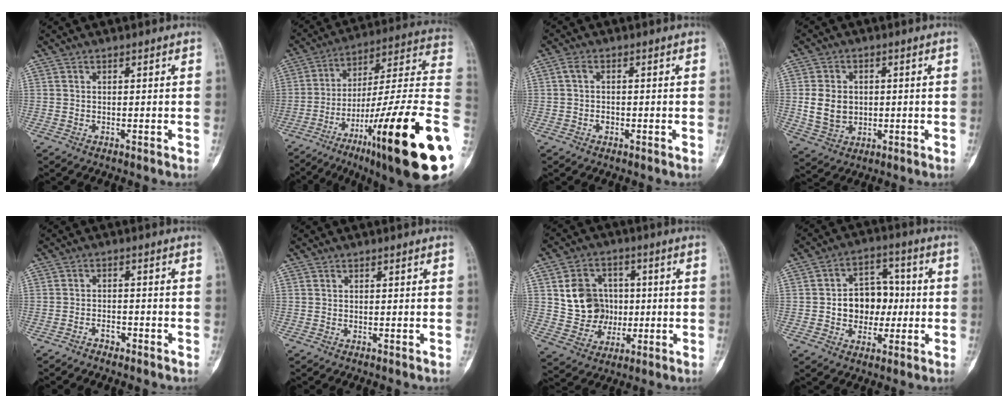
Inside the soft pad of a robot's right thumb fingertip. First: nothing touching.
{"total": 30.6, "force": [-9.6, 4.8, 28.6], "torque": [-0.367, 0.057, -0.147]}
{"total": 2.3, "force": [-0.3, 1.6, 1.5], "torque": [-0.030, 0.009, -0.009]}
{"total": 7.6, "force": [0.1, 6.1, 4.5], "torque": [-0.063, -0.002, 0.012]}
{"total": 2.0, "force": [-1.6, 1.0, 0.6], "torque": [-0.016, 0.013, -0.027]}
{"total": 0.0}
{"total": 11.5, "force": [1.2, 10.1, 5.3], "torque": [-0.046, 0.004, 0.031]}
{"total": 10.7, "force": [-0.6, 8.3, 6.7], "torque": [-0.056, 0.029, -0.011]}